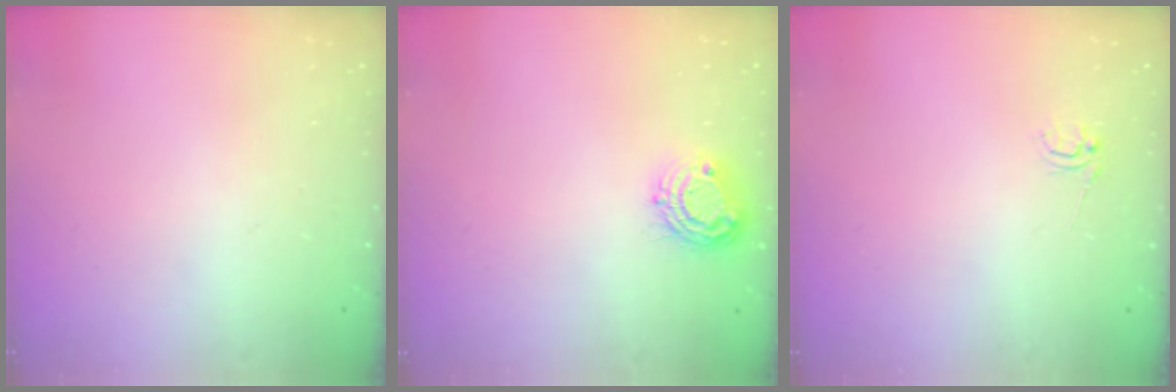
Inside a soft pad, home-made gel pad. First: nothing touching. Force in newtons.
{"total": 9.0, "press": 9.0, "slide": 0.5}
{"total": 2.5, "press": 2.5, "slide": 0.2}